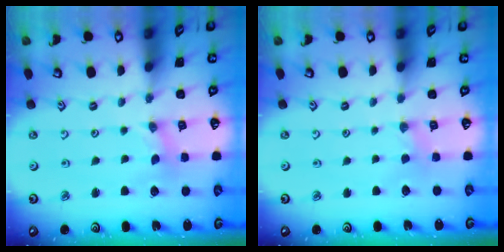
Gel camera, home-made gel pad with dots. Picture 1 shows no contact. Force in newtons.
{"total": 0.8, "press": 0.8, "slide": 0.3}